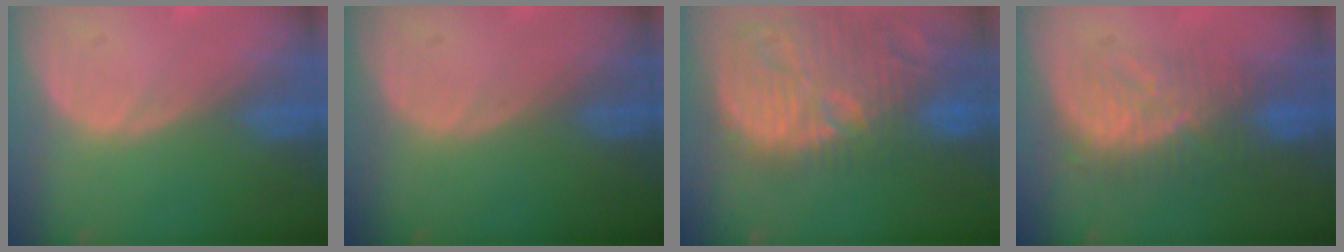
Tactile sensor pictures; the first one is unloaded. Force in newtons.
{"total": 0.0}
{"total": 15.4, "press": 13.4, "slide": 7.5}
{"total": 7.9, "press": 7.8, "slide": 1.6}